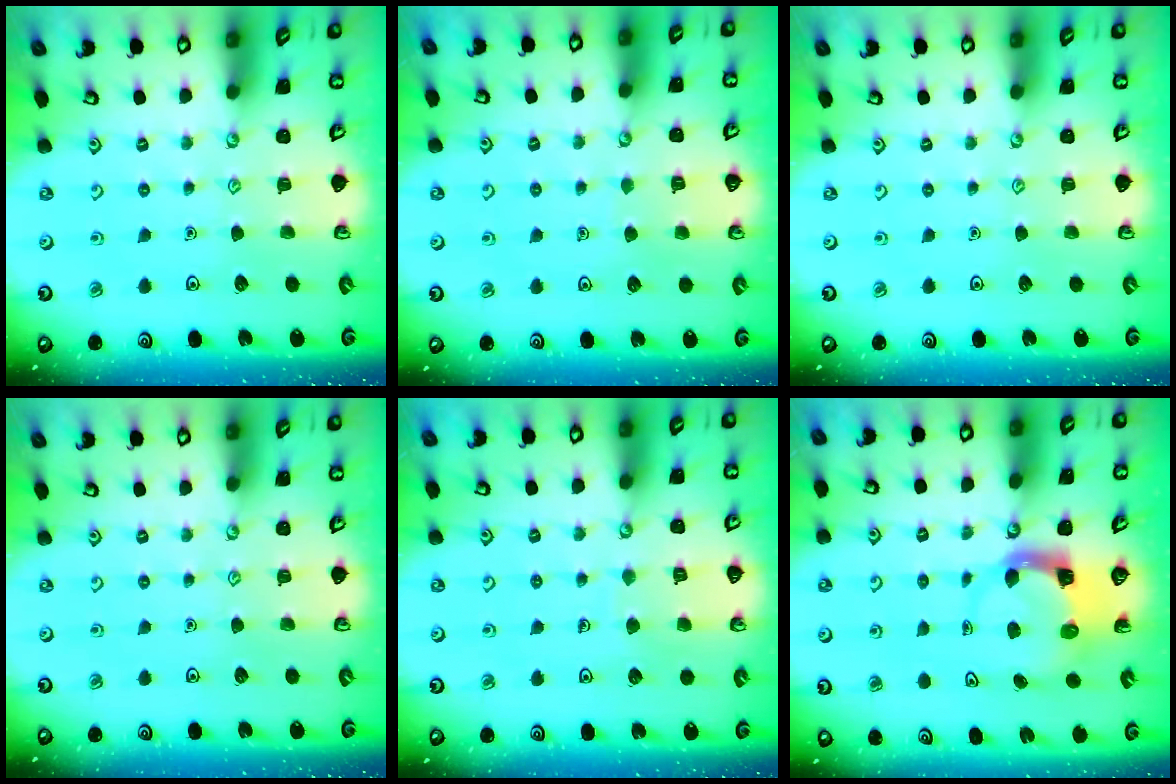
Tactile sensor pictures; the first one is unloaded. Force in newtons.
{"total": 3.4, "press": 3.4, "slide": 0.3}
{"total": 0.0}
{"total": 0.0}
{"total": 5.4, "press": 5.4, "slide": 0.5}
{"total": 3.6, "press": 3.6, "slide": 0.5}